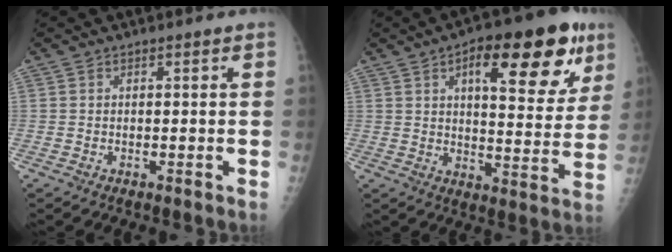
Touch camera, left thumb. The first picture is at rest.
{"total": 20.4, "force": [9.5, 7.9, 16.2], "torque": [-0.183, -0.017, 0.131]}